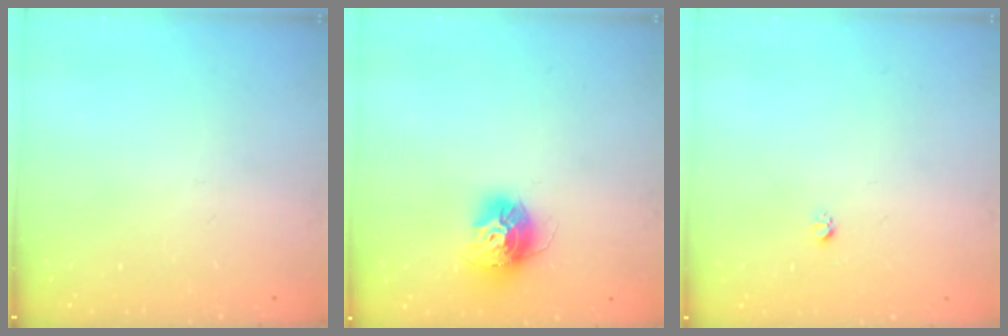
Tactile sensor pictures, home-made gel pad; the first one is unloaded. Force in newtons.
{"total": 13.5, "press": 13.4, "slide": 1.2}
{"total": 2.7, "press": 2.7, "slide": 0.3}